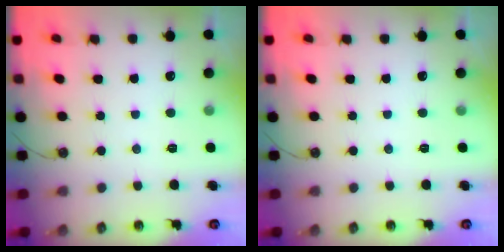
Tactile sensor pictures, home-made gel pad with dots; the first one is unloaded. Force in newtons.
{"total": 0.0}